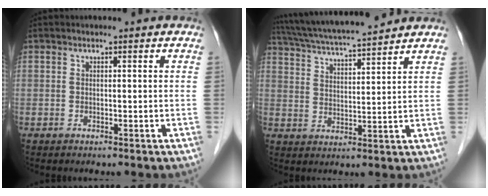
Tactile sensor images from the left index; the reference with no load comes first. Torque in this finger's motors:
{"motor_torque": [0.19, -0.50, 0.56, 0.08]}